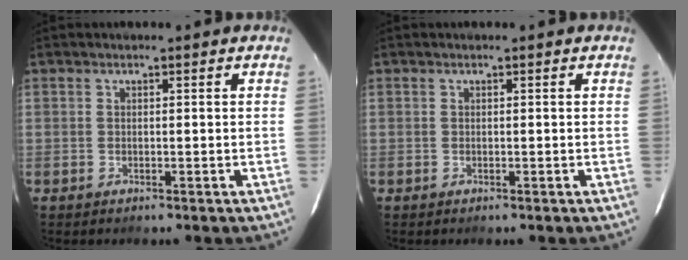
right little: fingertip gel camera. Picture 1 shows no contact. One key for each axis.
{"total": 0.0}